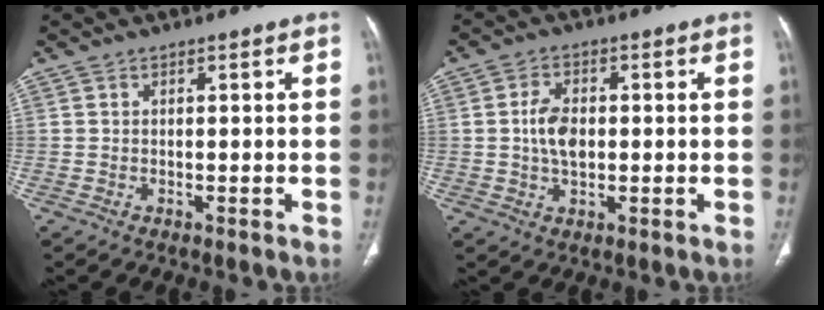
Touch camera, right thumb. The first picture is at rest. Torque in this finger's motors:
{"motor_torque": [0.71, 0.78, 0.78, 0.04, 0.05]}